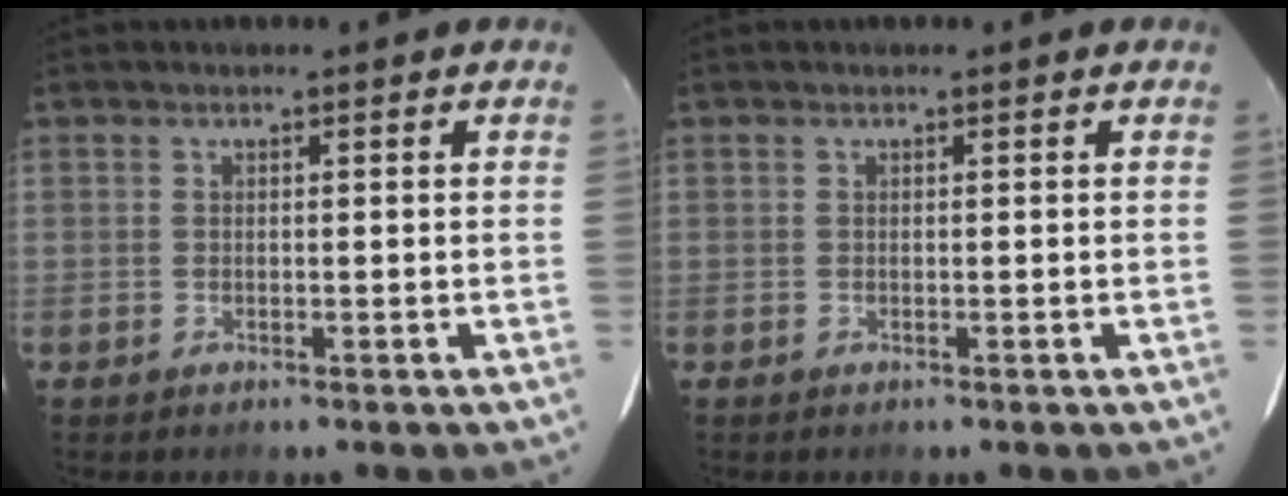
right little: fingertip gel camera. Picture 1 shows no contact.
{"total": 0.0}